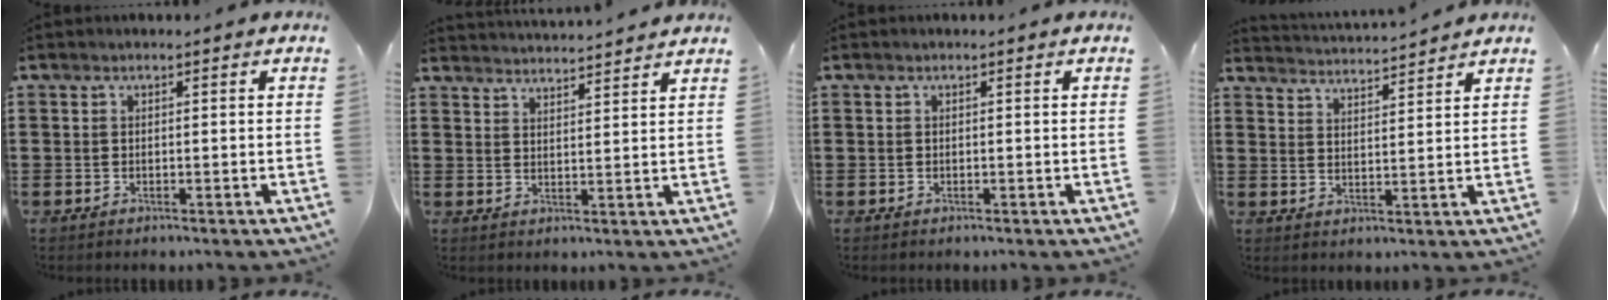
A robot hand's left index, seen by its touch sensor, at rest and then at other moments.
{"total": 3.2, "force": [3.1, -0.6, -0.3], "torque": [-0.005, -0.020, 0.056]}
{"total": 0.0}
{"total": 3.2, "force": [3.1, -0.6, -0.1], "torque": [-0.012, -0.024, 0.052]}